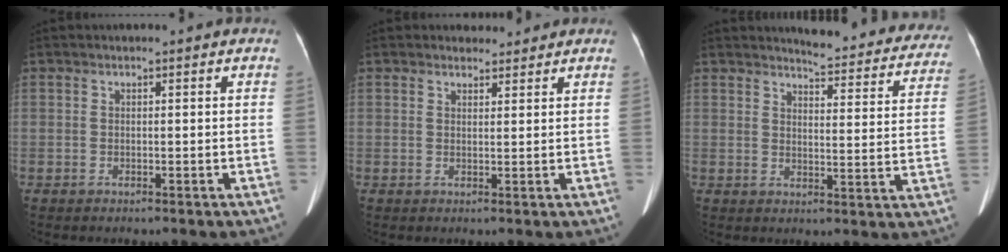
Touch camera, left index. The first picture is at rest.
{"total": 2.1, "force": [1.9, 1.0, -0.1], "torque": [-0.001, 0.004, 0.029]}
{"total": 17.4, "force": [16.4, 3.0, 5.0], "torque": [-0.036, -0.061, 0.168]}